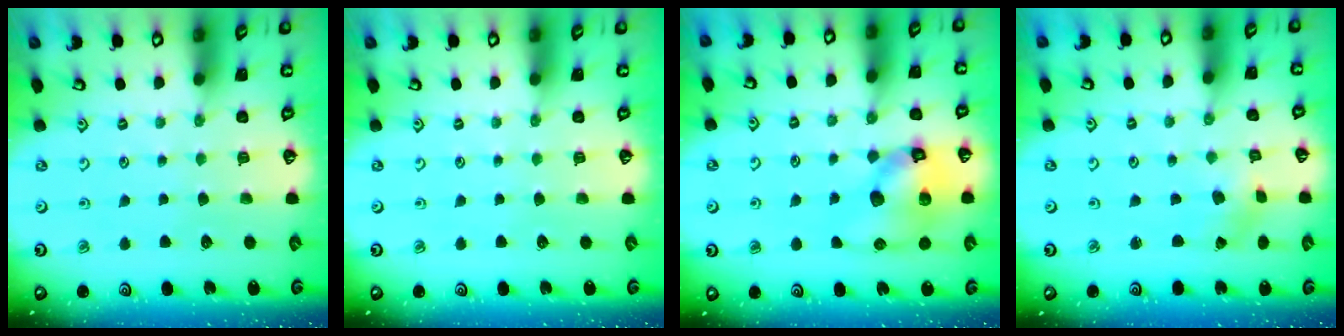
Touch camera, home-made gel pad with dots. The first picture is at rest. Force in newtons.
{"total": 0.0}
{"total": 13.1, "press": 13.0, "slide": 2.0}
{"total": 1.1, "press": 1.1, "slide": 0.2}